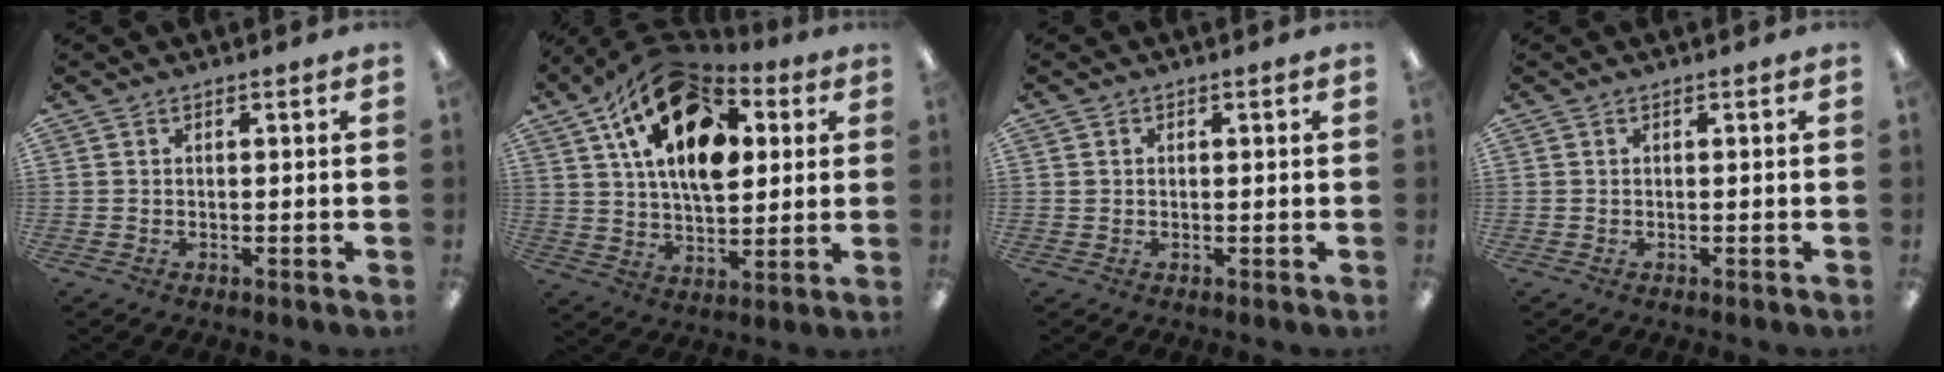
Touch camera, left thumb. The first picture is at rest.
{"total": 19.7, "force": [8.8, 11.2, 13.6], "torque": [-0.234, -0.031, 0.149]}
{"total": 0.7, "force": [0.1, 0.6, 0.2], "torque": [-0.004, 0.004, 0.001]}
{"total": 0.0}